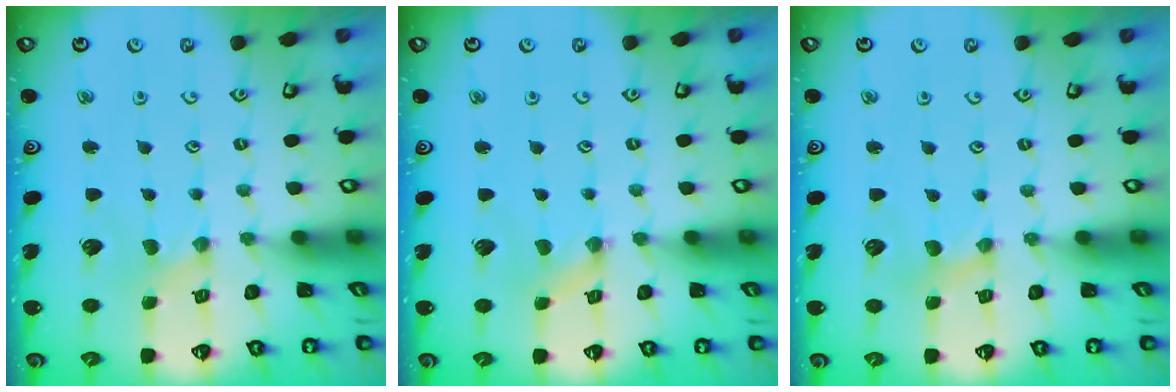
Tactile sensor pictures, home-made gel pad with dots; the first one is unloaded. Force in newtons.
{"total": 0.0}
{"total": 2.3, "press": 2.3, "slide": 0.2}